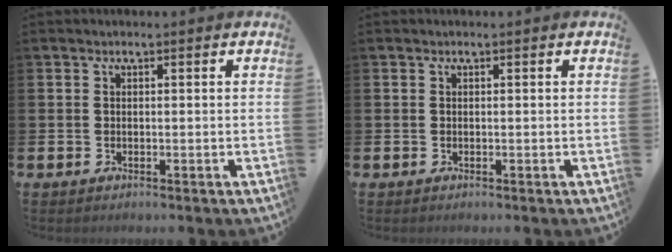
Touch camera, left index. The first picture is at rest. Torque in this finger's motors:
{"motor_torque": [-0.06, 0.02, 0.05, -0.01]}